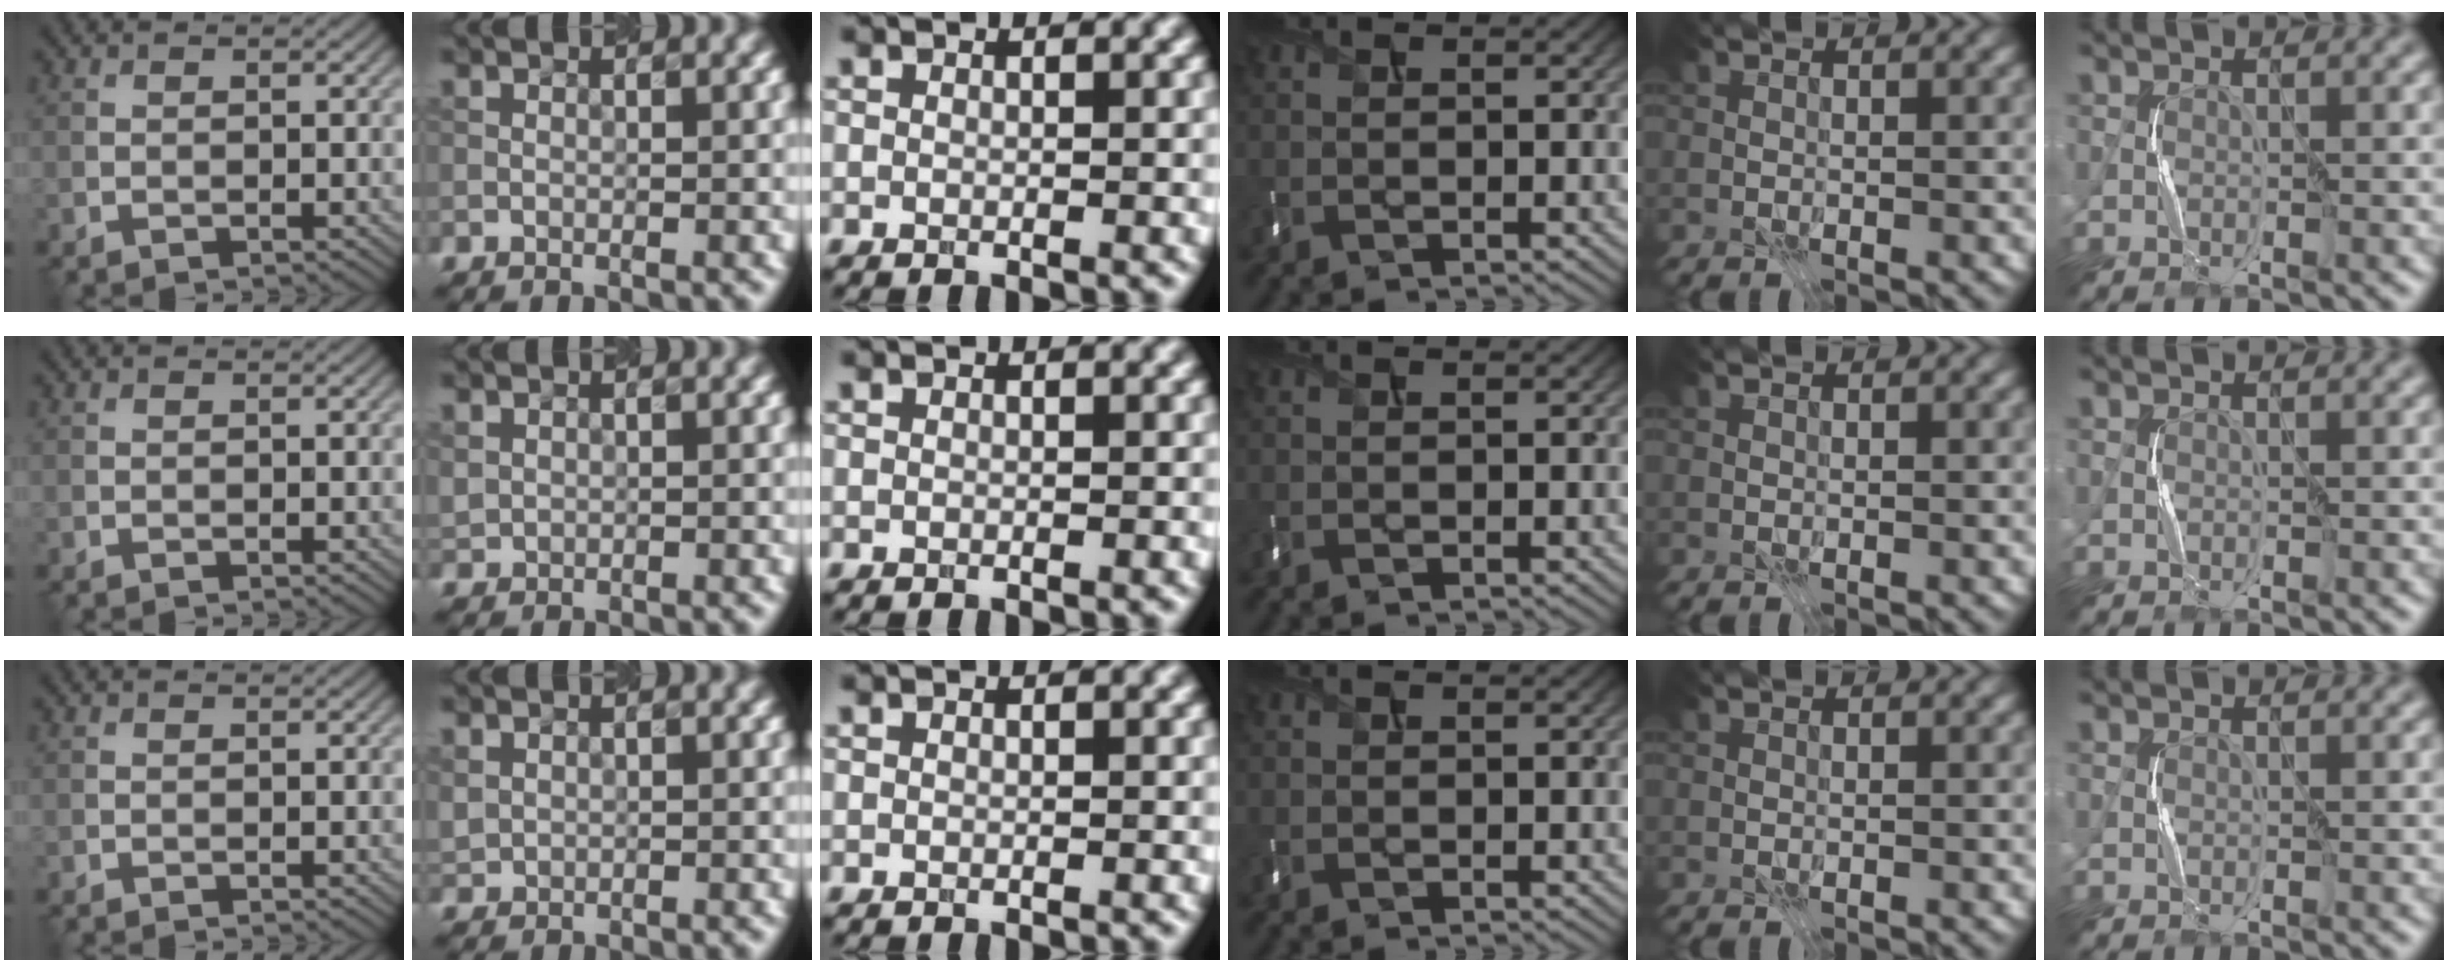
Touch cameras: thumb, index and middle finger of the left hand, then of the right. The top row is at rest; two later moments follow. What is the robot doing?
{"motion": "press", "object": "mouse"}